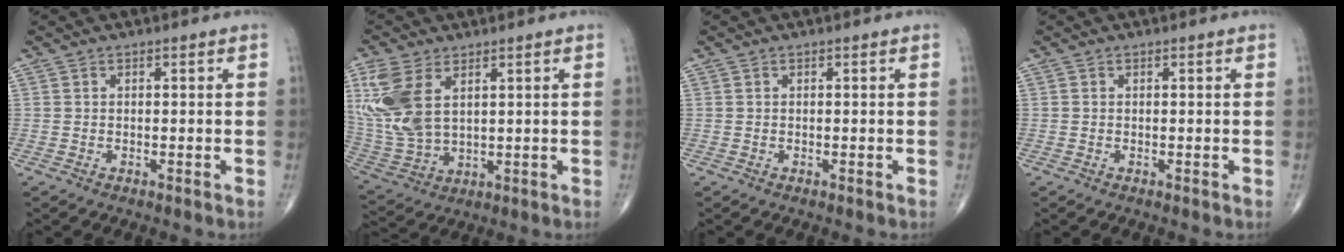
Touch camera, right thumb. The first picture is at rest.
{"total": 13.3, "force": [4.7, 7.7, 9.9], "torque": [-0.230, -0.011, 0.110]}
{"total": 0.0}
{"total": 0.0}